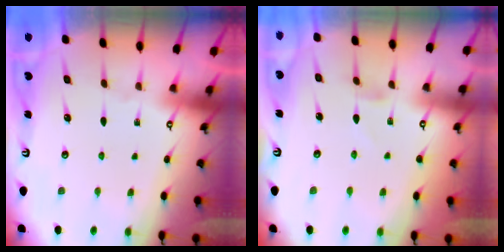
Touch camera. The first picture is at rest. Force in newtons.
{"total": 0.0}